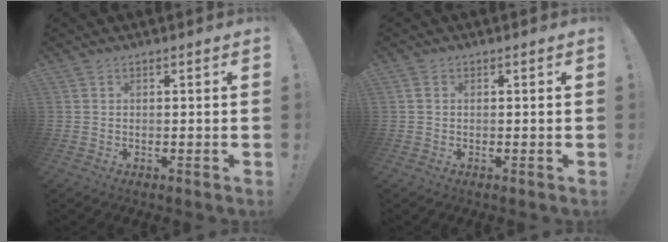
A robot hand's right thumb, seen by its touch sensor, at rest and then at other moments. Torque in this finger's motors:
{"motor_torque": [0.17, -0.20, -0.06, 0.14, 0.00]}